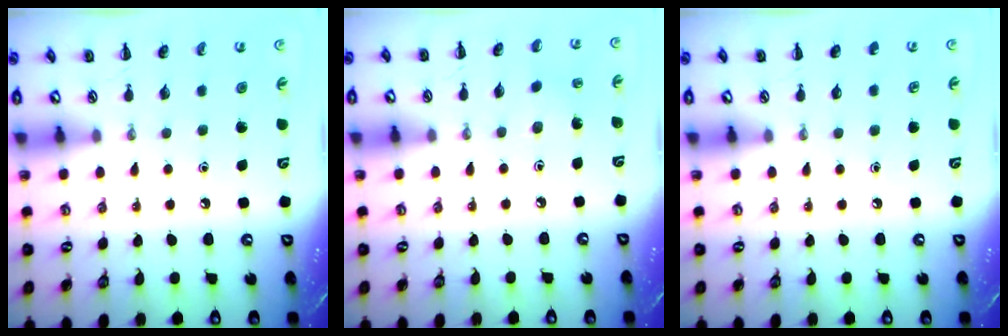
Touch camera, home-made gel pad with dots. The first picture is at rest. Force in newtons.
{"total": 1.3, "press": 1.2, "slide": 0.6}
{"total": 0.0}